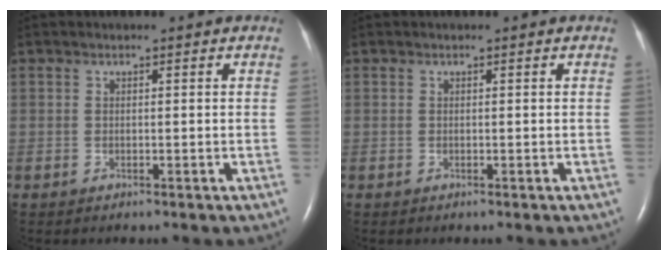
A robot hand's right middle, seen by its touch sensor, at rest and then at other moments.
{"total": 0.0}